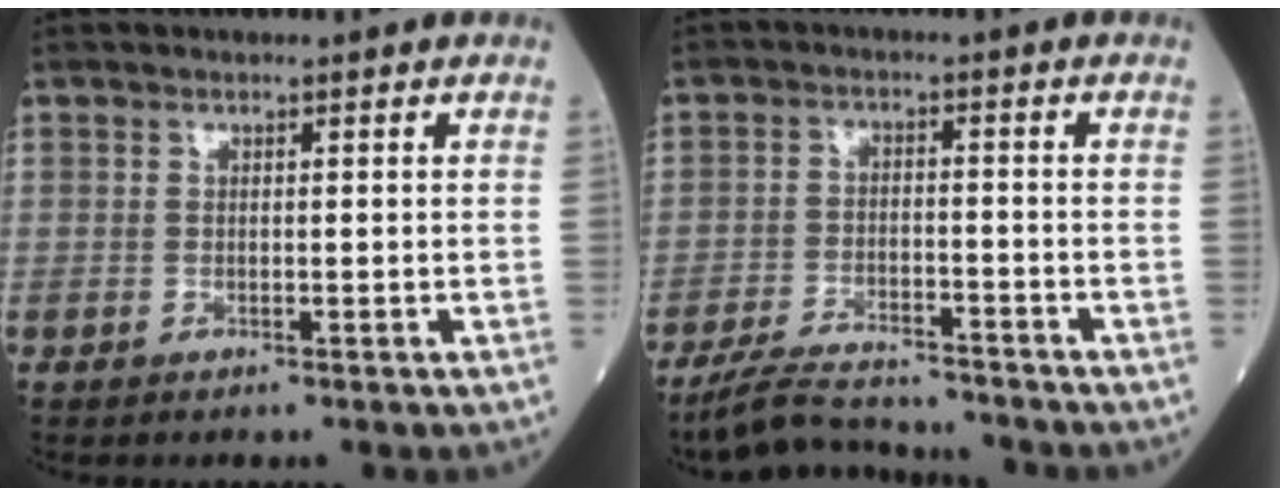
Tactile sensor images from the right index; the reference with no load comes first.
{"total": 8.9, "force": [-8.4, 1.3, 2.7], "torque": [-0.047, -0.006, -0.141]}